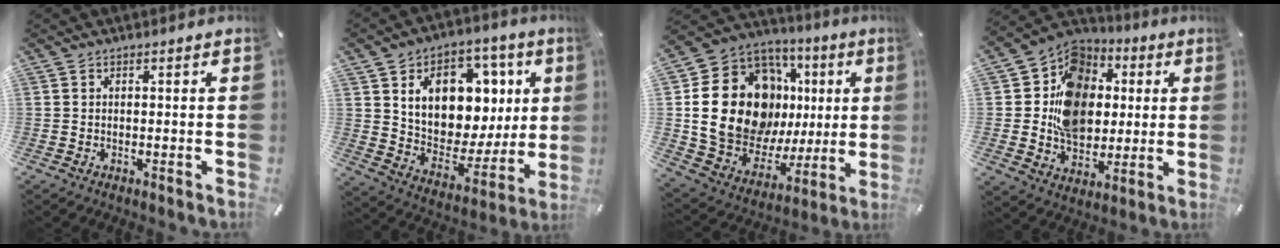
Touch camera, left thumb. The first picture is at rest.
{"total": 15.9, "force": [5.8, 11.8, 8.9], "torque": [-0.130, -0.035, 0.111]}
{"total": 23.9, "force": [4.7, 17.7, 15.5], "torque": [-0.300, -0.033, 0.105]}
{"total": 14.7, "force": [0.8, 12.6, 7.4], "torque": [-0.129, -0.001, 0.018]}